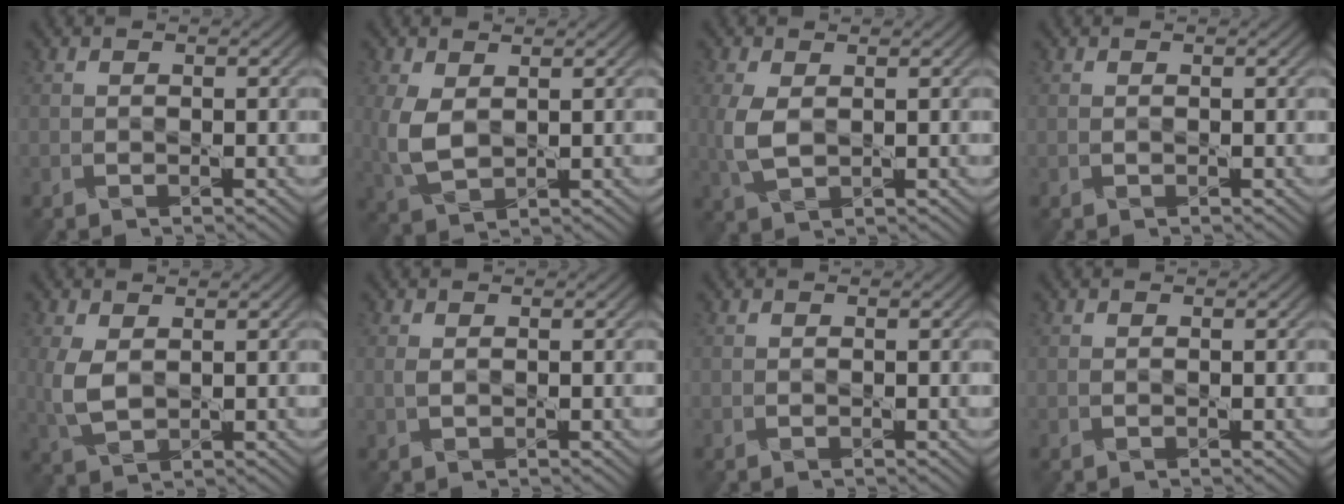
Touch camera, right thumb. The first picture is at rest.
{"total": 5.3, "force": [0.8, 3.2, 4.2], "torque": [-0.112, 0.000, 0.017]}
{"total": 4.2, "force": [0.4, 2.4, 3.5], "torque": [-0.096, -0.001, 0.009]}
{"total": 0.0}
{"total": 4.4, "force": [0.7, 2.7, 3.5], "torque": [-0.097, -0.001, 0.015]}
{"total": 0.9, "force": [0.3, 0.5, 0.7], "torque": [-0.021, 0.002, 0.006]}
{"total": 0.0}
{"total": 0.0}